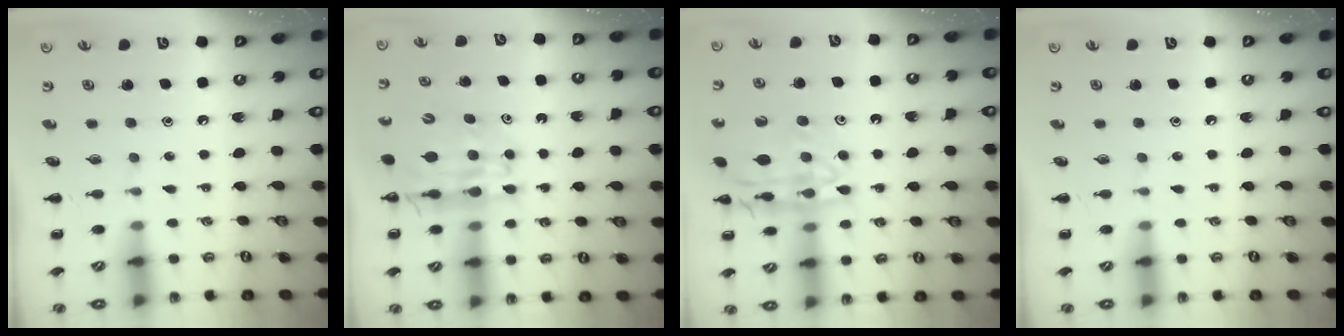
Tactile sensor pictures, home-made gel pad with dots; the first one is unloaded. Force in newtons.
{"total": 13.5, "press": 12.9, "slide": 3.9}
{"total": 18.9, "press": 18.8, "slide": 1.7}
{"total": 0.0}